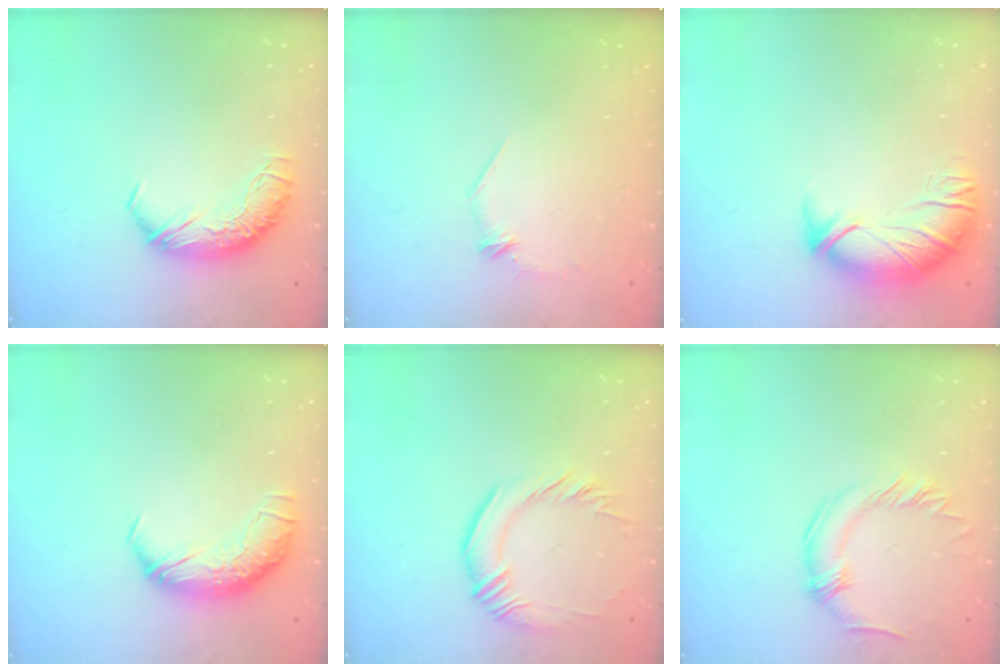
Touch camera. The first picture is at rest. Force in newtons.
{"total": 6.8, "press": 6.7, "slide": 0.8}
{"total": 2.9, "press": 1.4, "slide": 2.5}
{"total": 1.5, "press": 0.2, "slide": 1.5}
{"total": 1.5, "press": 1.0, "slide": 1.1}
{"total": 0.0}